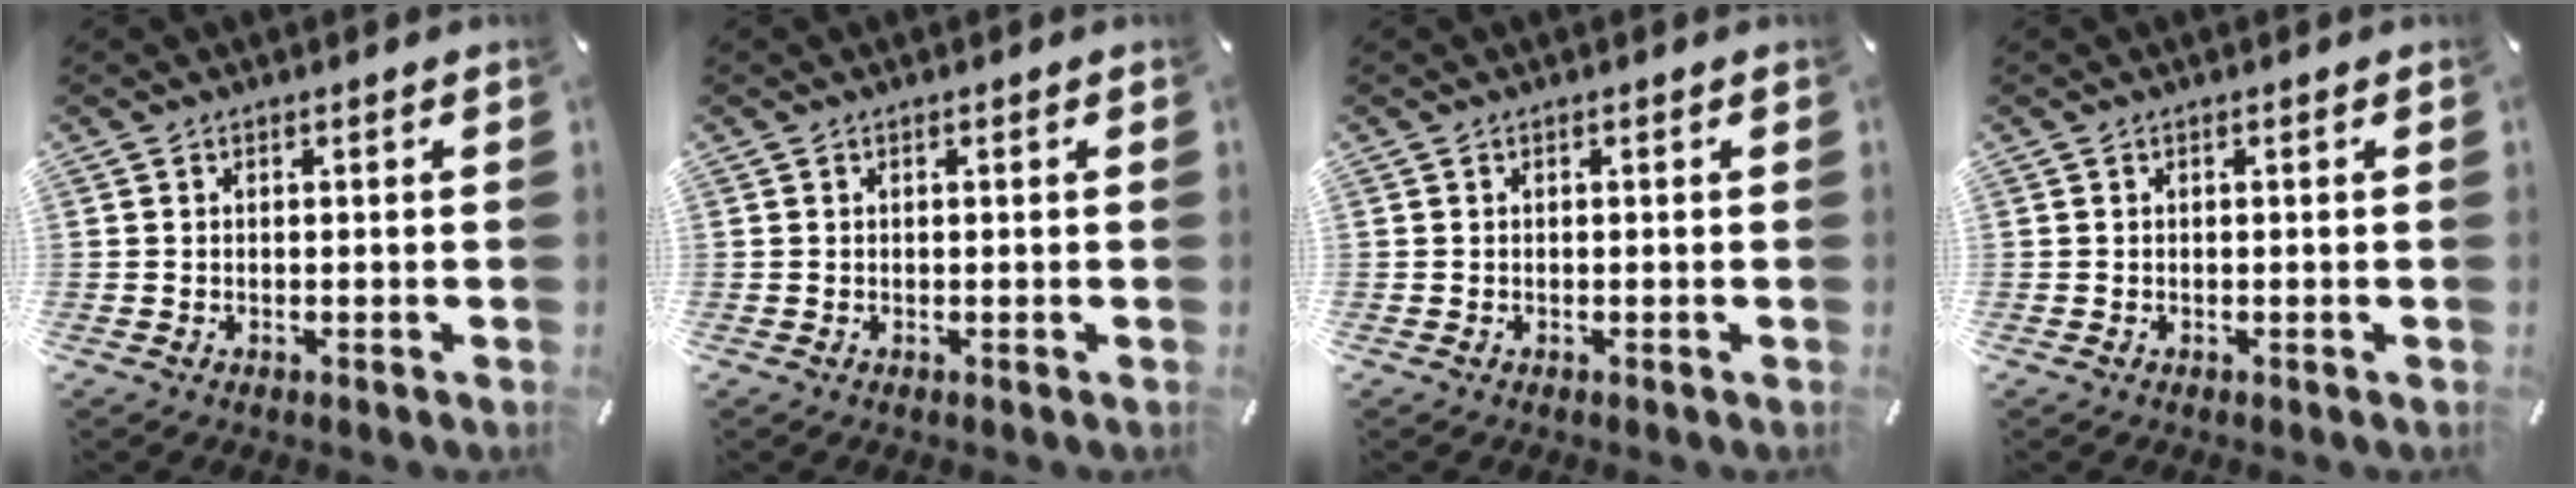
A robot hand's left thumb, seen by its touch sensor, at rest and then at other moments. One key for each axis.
{"total": 0.0}
{"total": 0.0}
{"total": 0.0}